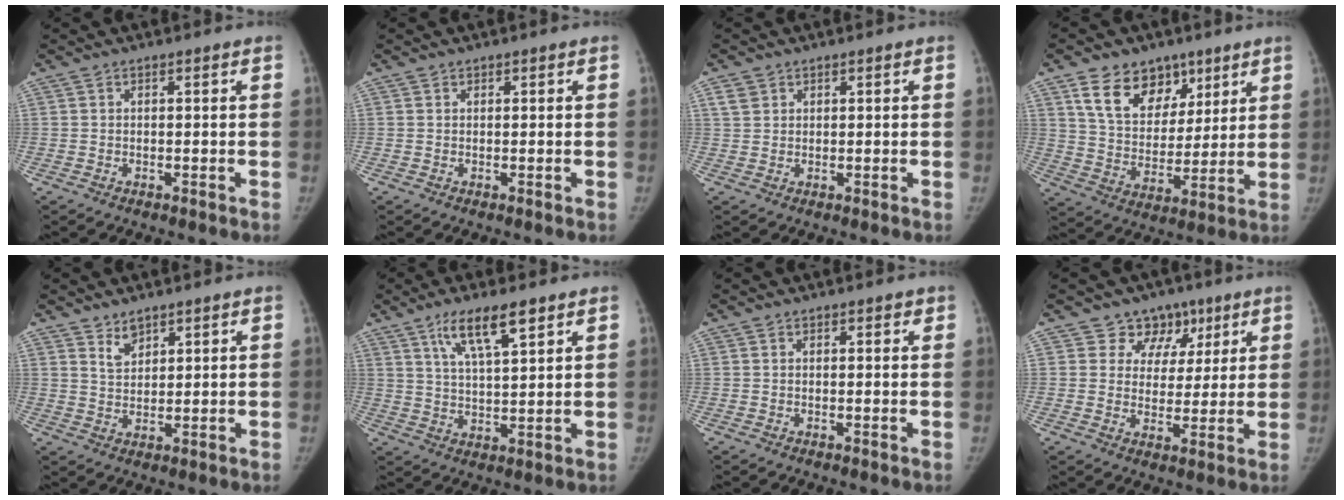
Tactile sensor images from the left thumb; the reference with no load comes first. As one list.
[{"total": 0.0}, {"total": 2.4, "force": [1.3, 1.9, 0.8], "torque": [-0.009, -0.002, 0.026]}, {"total": 14.1, "force": [8.1, 9.7, 6.2], "torque": [-0.064, -0.040, 0.145]}, {"total": 3.4, "force": [2.5, 1.8, 1.3], "torque": [-0.008, -0.024, 0.052]}, {"total": 9.1, "force": [5.4, 2.1, 7.0], "torque": [-0.117, -0.024, 0.103]}, {"total": 0.8, "force": [0.5, 0.4, 0.3], "torque": [0.004, -0.002, 0.003]}, {"total": 8.0, "force": [4.6, 6.4, 1.1], "torque": [0.033, -0.018, 0.070]}]